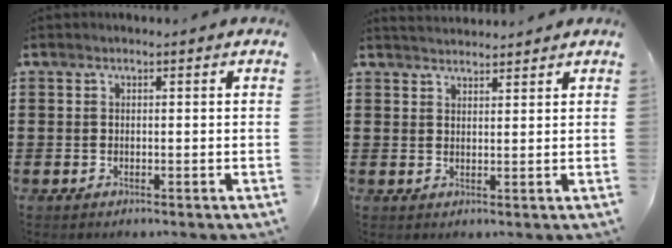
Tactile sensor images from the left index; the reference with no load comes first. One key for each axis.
{"total": 2.1, "fx": 2.1, "fy": 0.0, "fz": 0.0, "tx": -0.005, "ty": -0.002, "tz": 0.042}